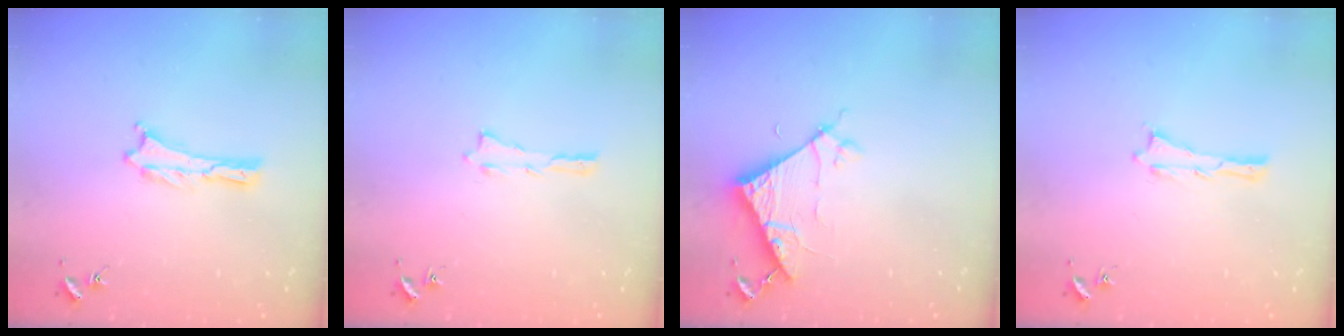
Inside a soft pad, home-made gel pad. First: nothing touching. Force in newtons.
{"total": 0.0}
{"total": 6.7, "press": 6.7, "slide": 0.3}
{"total": 0.0}